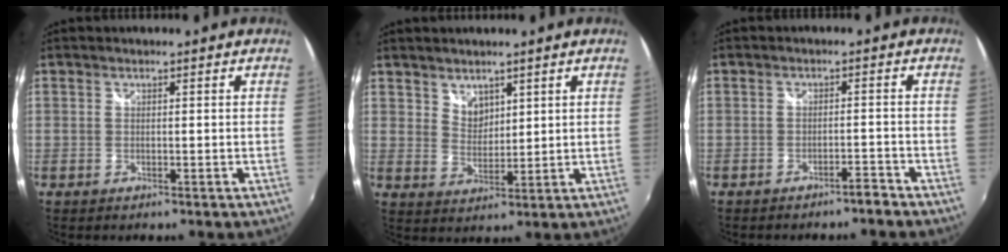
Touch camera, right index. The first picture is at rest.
{"total": 4.0, "force": [3.0, 2.5, 1.2], "torque": [-0.008, 0.002, 0.057]}
{"total": 2.5, "force": [-2.3, 0.3, 0.8], "torque": [-0.020, 0.000, -0.032]}